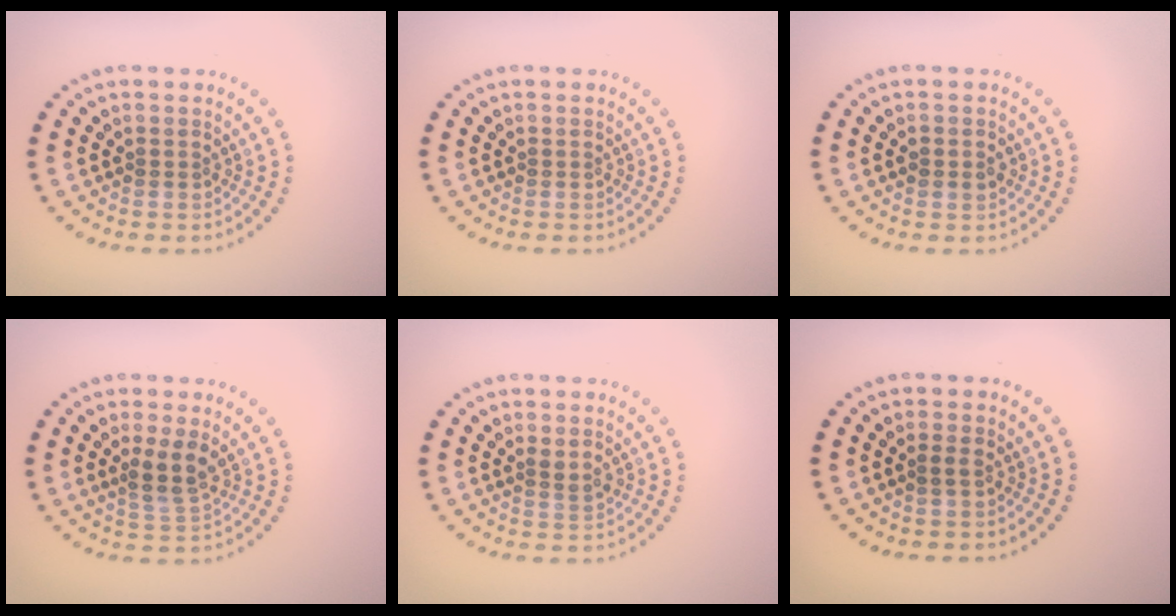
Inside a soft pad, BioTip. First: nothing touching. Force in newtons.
{"total": 0.0}
{"total": 0.9, "press": 0.9, "slide": 0.1}
{"total": 2.8, "press": 2.2, "slide": 1.6}
{"total": 1.1, "press": 0.8, "slide": 0.7}
{"total": 0.7, "press": 0.7, "slide": 0.1}